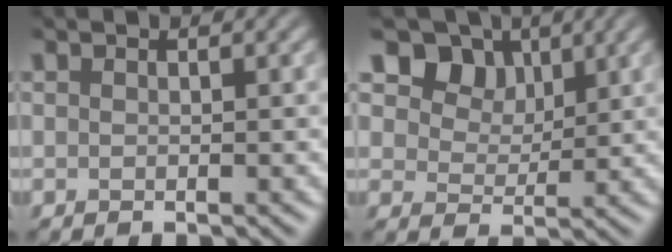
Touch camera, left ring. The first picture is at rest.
{"total": 7.7, "force": [3.7, 5.5, 3.8], "torque": [-0.068, -0.007, 0.058]}